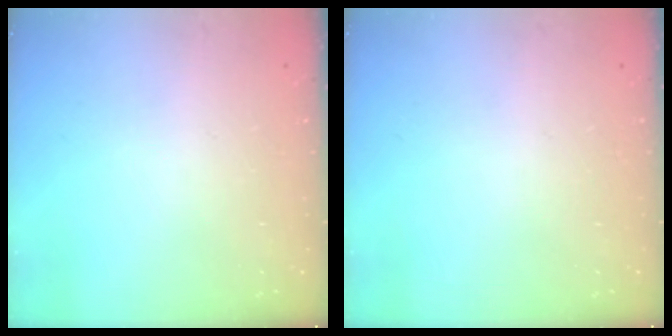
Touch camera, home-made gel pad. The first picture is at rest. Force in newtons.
{"total": 0.0}